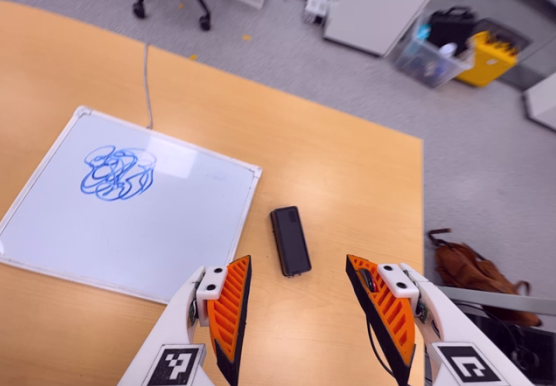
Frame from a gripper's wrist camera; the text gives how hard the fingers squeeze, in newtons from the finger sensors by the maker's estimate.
{"total": 0.0}